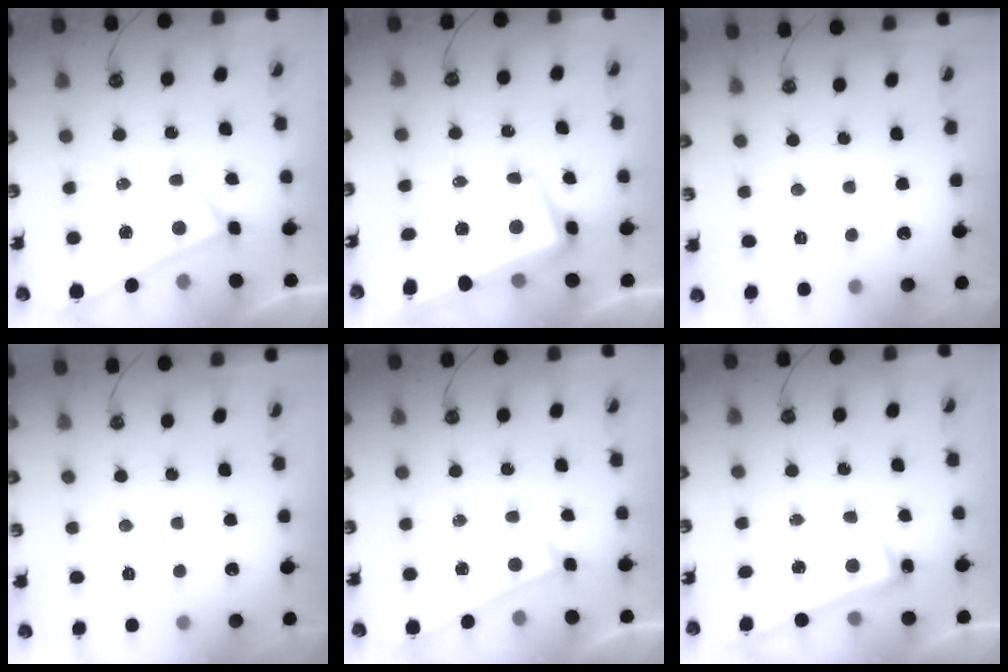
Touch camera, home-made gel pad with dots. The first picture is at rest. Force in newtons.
{"total": 2.8, "press": 2.3, "slide": 1.6}
{"total": 0.0}
{"total": 0.0}
{"total": 0.0}
{"total": 2.6, "press": 2.5, "slide": 0.7}